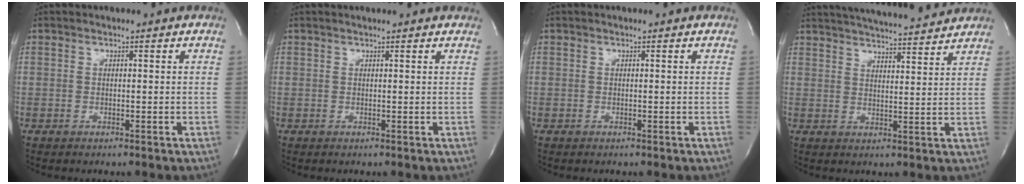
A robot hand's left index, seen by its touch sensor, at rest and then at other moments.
{"total": 3.3, "force": [3.1, 0.1, 1.2], "torque": [-0.019, 0.018, 0.030]}
{"total": 0.0}
{"total": 15.6, "force": [14.5, 1.1, 5.6], "torque": [-0.096, 0.013, 0.201]}